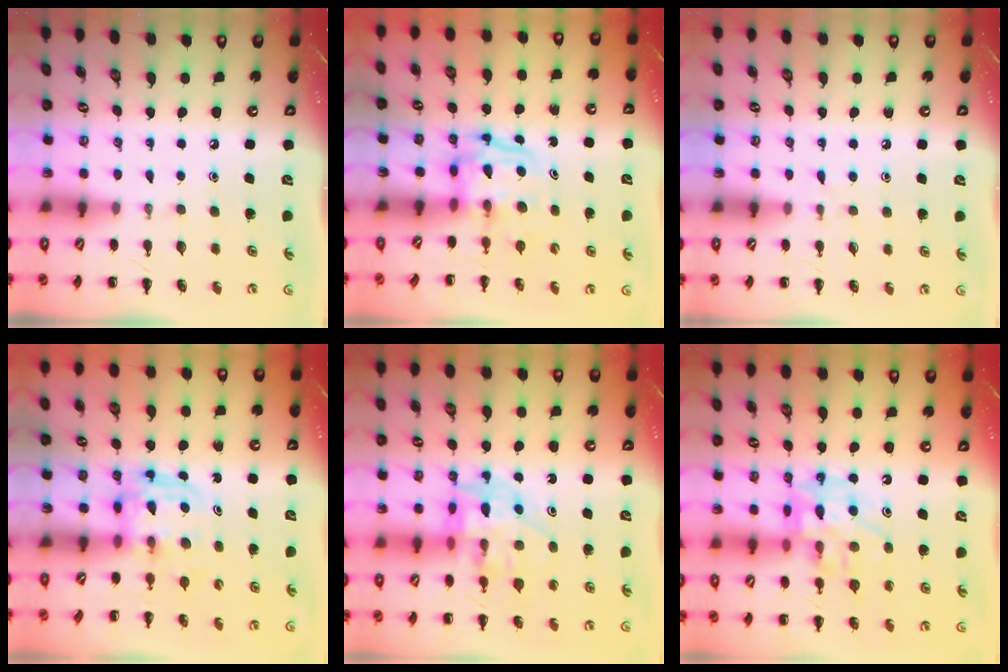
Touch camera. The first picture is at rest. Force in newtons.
{"total": 3.8, "press": 3.8, "slide": 0.4}
{"total": 3.2, "press": 2.9, "slide": 1.4}
{"total": 3.6, "press": 3.6, "slide": 0.2}
{"total": 12.5, "press": 11.9, "slide": 3.7}
{"total": 14.2, "press": 13.8, "slide": 3.0}